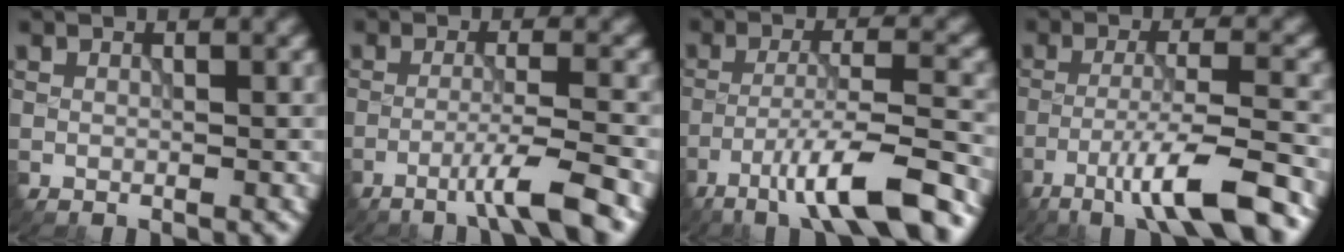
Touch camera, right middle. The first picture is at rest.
{"total": 4.7, "force": [-2.8, 0.1, 3.8], "torque": [-0.063, 0.009, -0.061]}
{"total": 9.4, "force": [-5.8, 1.7, 7.2], "torque": [-0.118, 0.008, -0.099]}
{"total": 8.1, "force": [-4.9, 1.2, 6.3], "torque": [-0.107, 0.003, -0.086]}